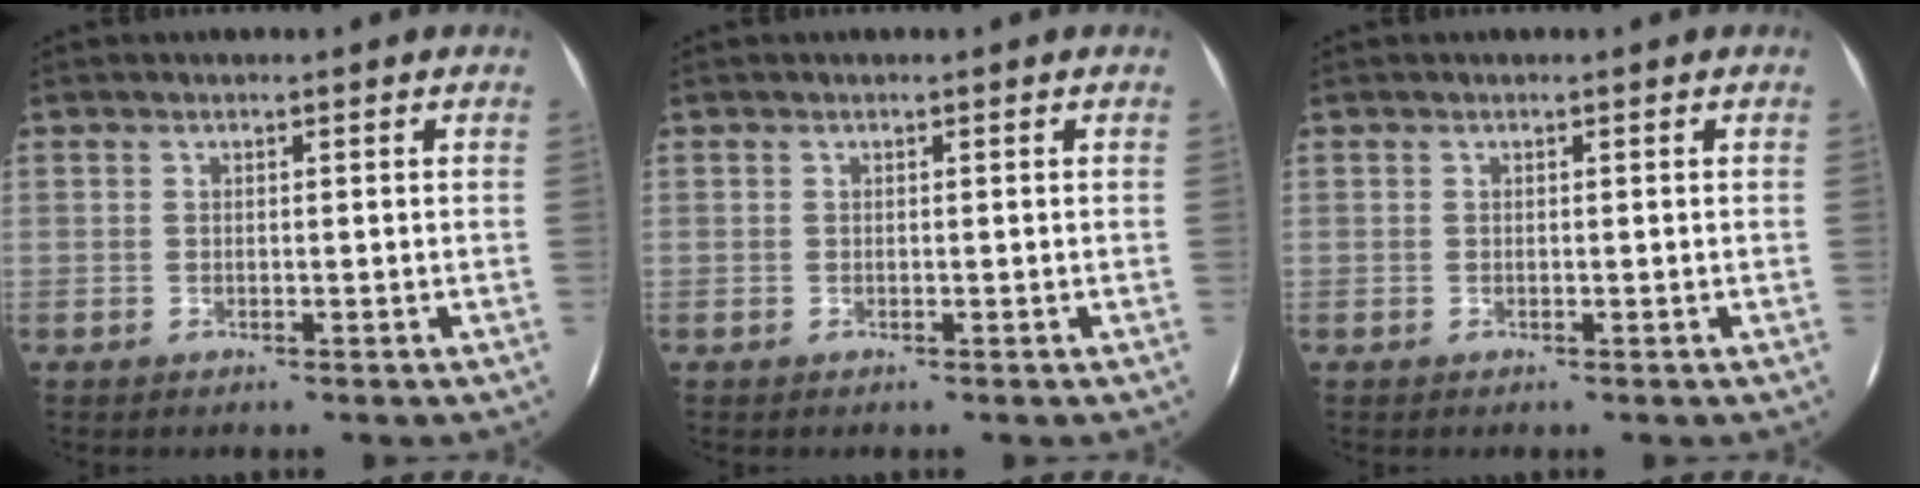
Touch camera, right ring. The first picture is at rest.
{"total": 0.0}
{"total": 0.0}